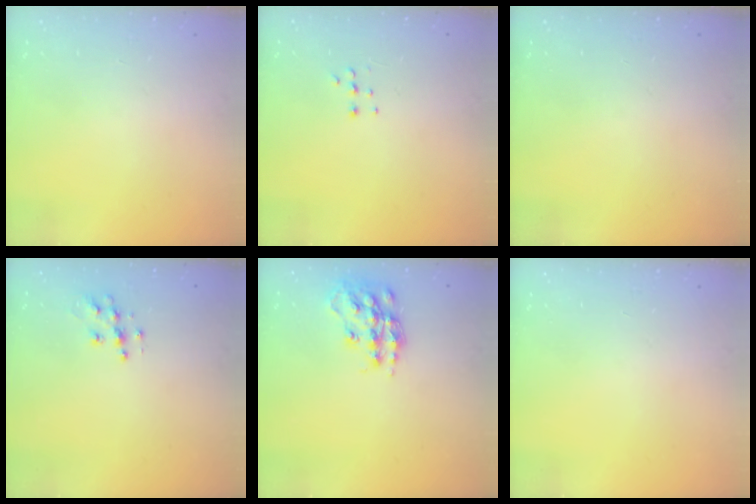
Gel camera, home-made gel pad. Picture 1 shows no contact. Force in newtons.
{"total": 5.7, "press": 5.6, "slide": 1.0}
{"total": 0.0}
{"total": 8.0, "press": 8.0, "slide": 0.4}
{"total": 14.7, "press": 14.7, "slide": 0.9}
{"total": 0.0}